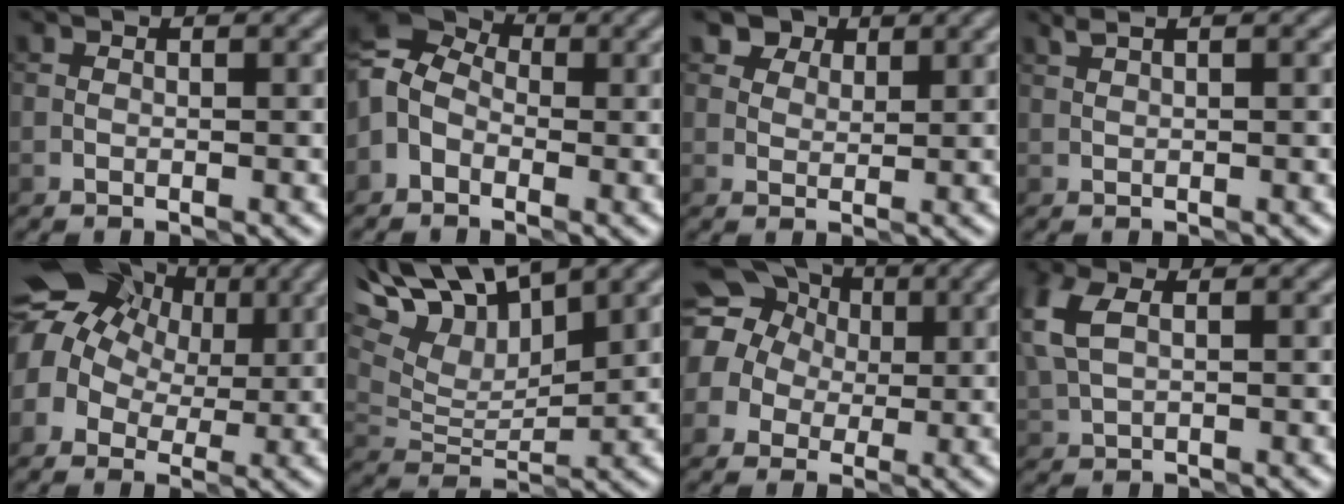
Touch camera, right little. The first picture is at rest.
{"total": 5.0, "force": [-0.5, 4.0, 3.0], "torque": [-0.047, 0.022, -0.019]}
{"total": 3.8, "force": [2.9, 2.1, 1.1], "torque": [-0.023, -0.008, 0.052]}
{"total": 0.8, "force": [0.7, 0.0, 0.4], "torque": [-0.005, 0.008, 0.012]}
{"total": 12.7, "force": [4.6, 9.9, 6.6], "torque": [-0.137, 0.052, 0.058]}
{"total": 9.2, "force": [6.8, 3.1, 5.3], "torque": [-0.107, 0.021, 0.112]}
{"total": 15.5, "force": [4.2, 13.7, 5.8], "torque": [-0.139, 0.044, 0.030]}
{"total": 3.6, "force": [1.1, 2.2, 2.6], "torque": [-0.076, 0.010, 0.025]}